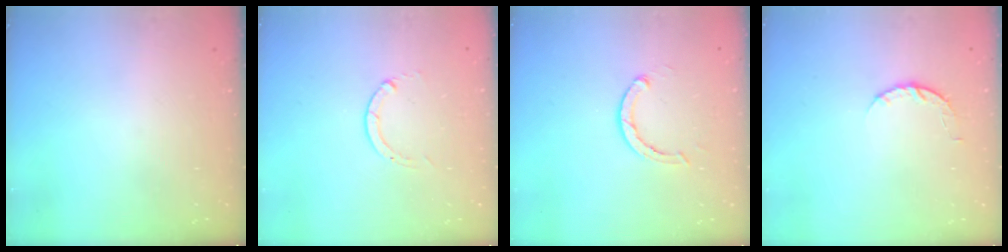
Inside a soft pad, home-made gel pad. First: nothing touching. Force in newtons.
{"total": 0.0}
{"total": 2.9, "press": 2.9, "slide": 0.5}
{"total": 3.9, "press": 3.9, "slide": 0.6}